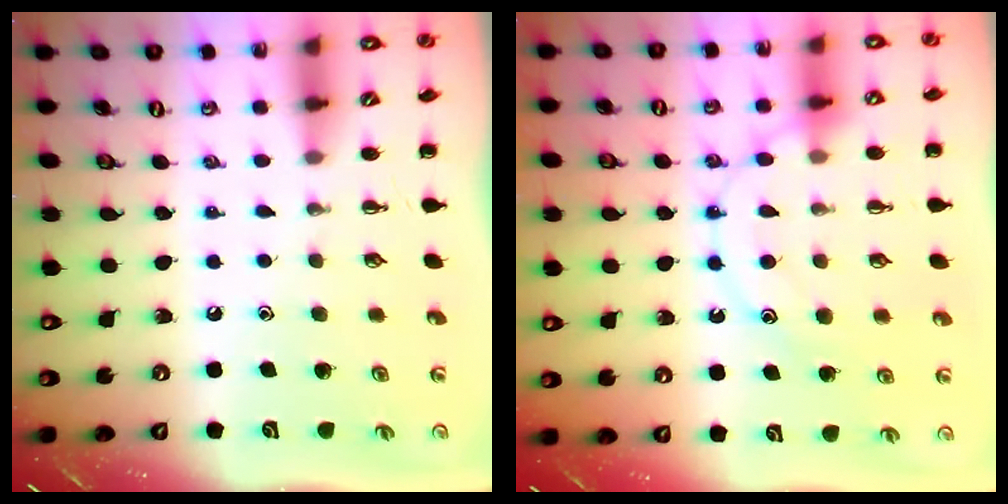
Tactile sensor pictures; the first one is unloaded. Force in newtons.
{"total": 13.4, "press": 13.3, "slide": 0.9}